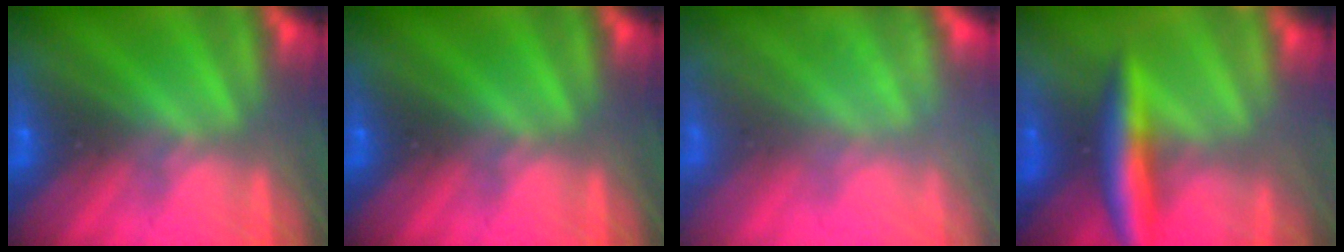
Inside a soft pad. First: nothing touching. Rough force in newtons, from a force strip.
{"total": 0.0}
{"total": 2.4}
{"total": 7.5}